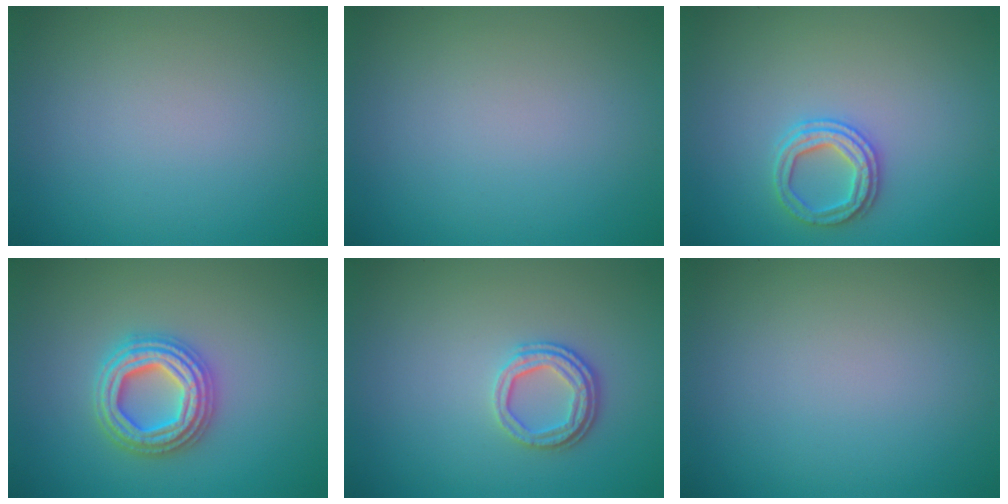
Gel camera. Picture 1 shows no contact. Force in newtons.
{"total": 0.0}
{"total": 2.4, "press": 2.4, "slide": 0.4}
{"total": 4.8, "press": 4.7, "slide": 0.8}
{"total": 2.5, "press": 2.1, "slide": 1.4}
{"total": 0.0}